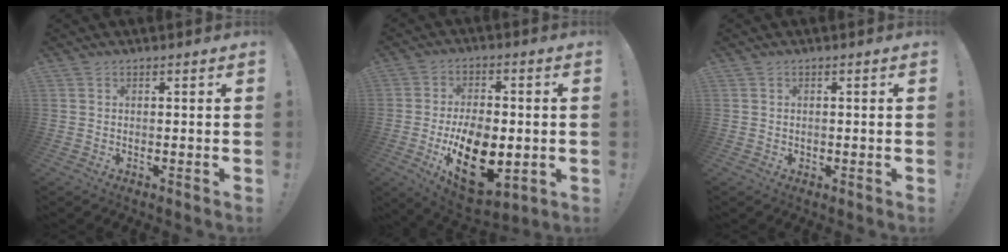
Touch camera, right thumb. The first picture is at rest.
{"total": 18.6, "force": [-4.3, 11.3, 14.2], "torque": [-0.224, 0.009, -0.060]}
{"total": 0.6, "force": [0.0, 0.6, 0.1], "torque": [-0.004, 0.002, 0.001]}